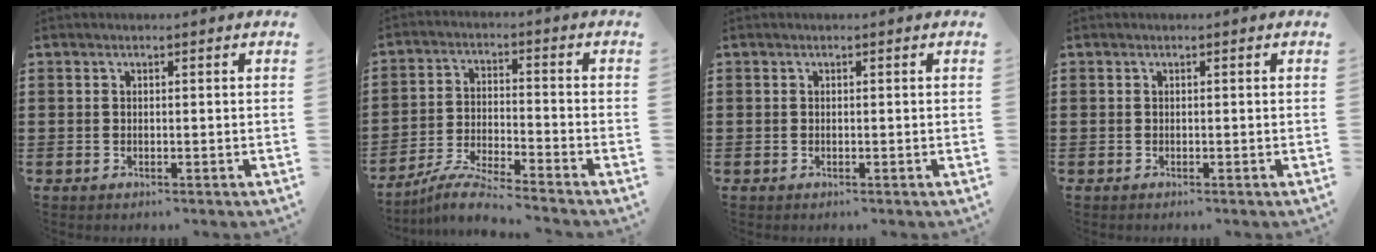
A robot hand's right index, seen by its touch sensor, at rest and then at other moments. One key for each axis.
{"total": 6.2, "fx": -5.9, "fy": -0.2, "fz": 1.9, "tx": -0.050, "ty": -0.006, "tz": -0.119}
{"total": 0.0}
{"total": 0.0}